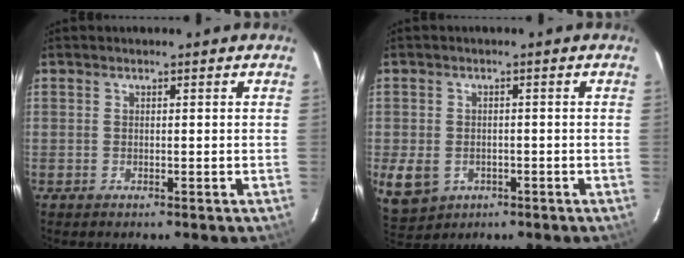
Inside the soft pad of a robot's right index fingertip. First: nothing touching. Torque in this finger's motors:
{"motor_torque": [-0.06, -0.18, -0.64, -0.21]}